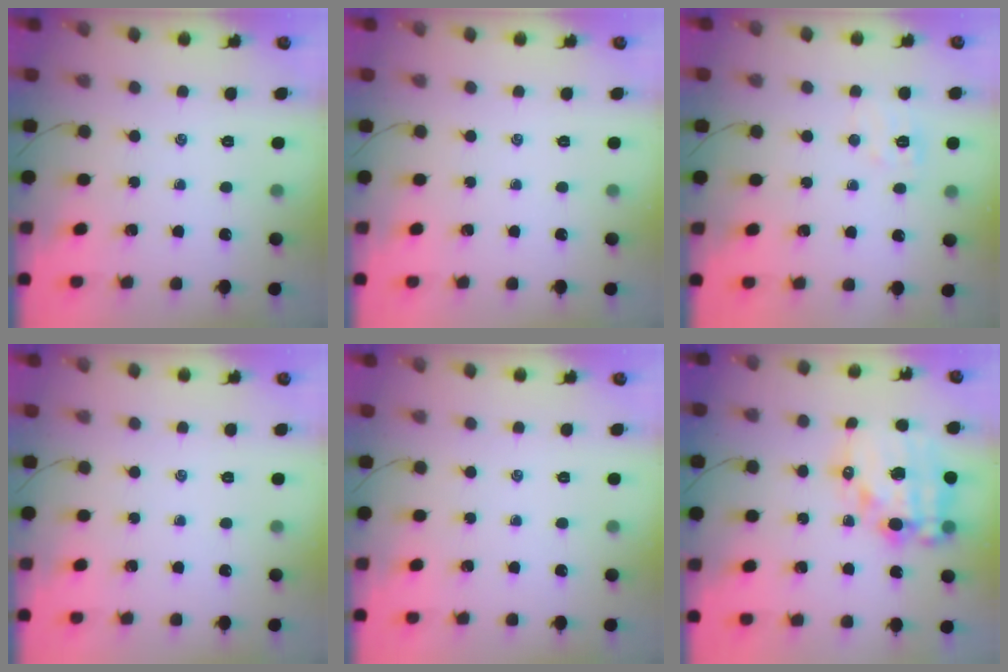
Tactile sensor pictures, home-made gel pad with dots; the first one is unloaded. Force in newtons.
{"total": 0.0}
{"total": 5.4, "press": 5.3, "slide": 1.1}
{"total": 0.0}
{"total": 0.0}
{"total": 16.7, "press": 16.3, "slide": 3.6}